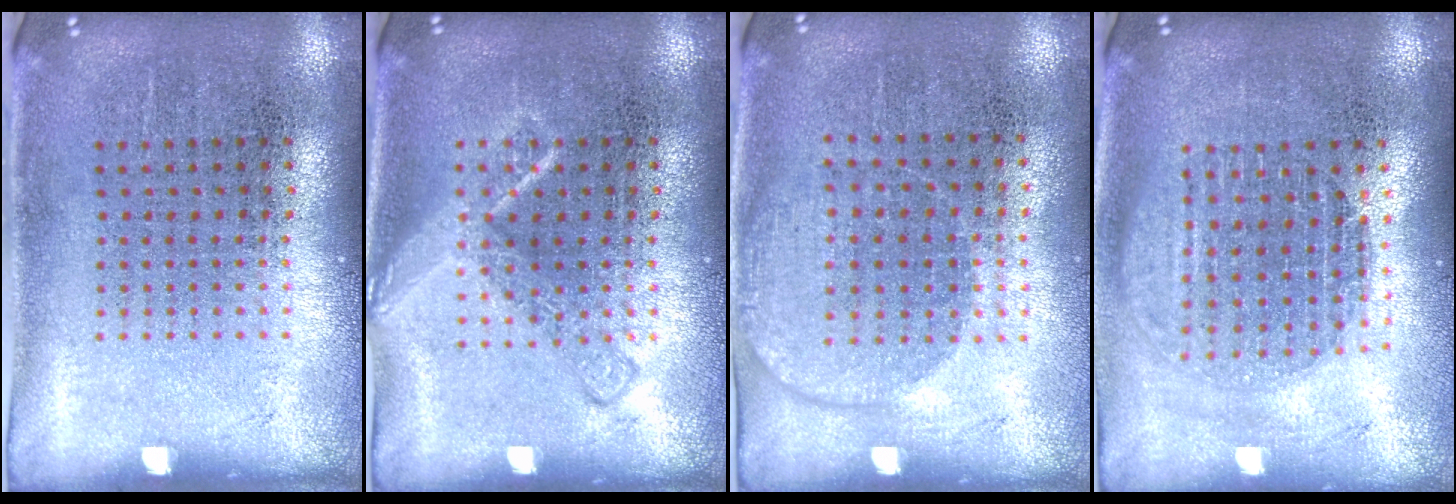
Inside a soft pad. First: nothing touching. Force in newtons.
{"total": 2.3, "press": 2.3, "slide": 0.4}
{"total": 1.4, "press": 1.2, "slide": 0.6}
{"total": 1.7, "press": 1.5, "slide": 0.8}